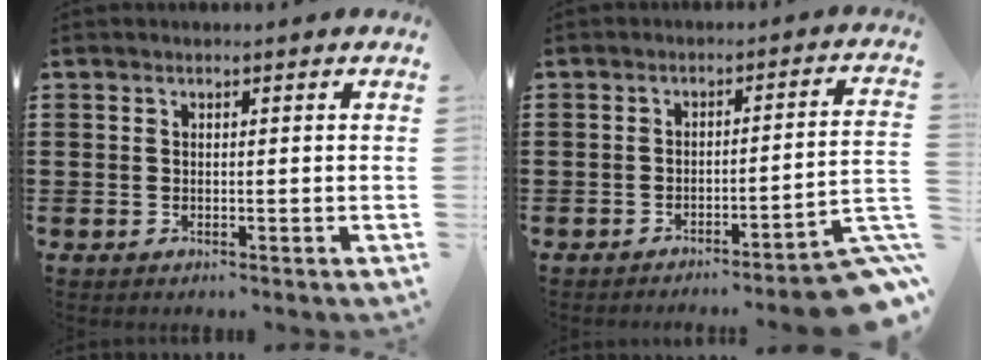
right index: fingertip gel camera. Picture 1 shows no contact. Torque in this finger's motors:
{"motor_torque": [2.07, 0.07, 0.91, 0.07]}